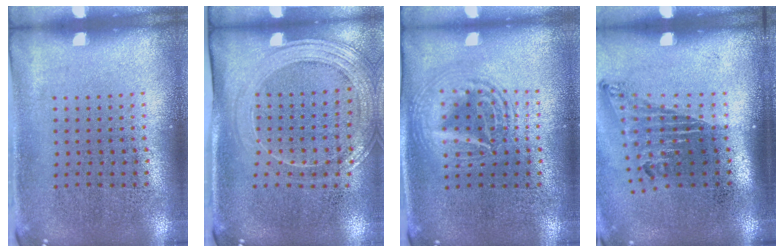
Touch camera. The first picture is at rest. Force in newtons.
{"total": 1.9, "press": 1.7, "slide": 0.8}
{"total": 2.6, "press": 2.5, "slide": 0.3}
{"total": 1.7, "press": 1.1, "slide": 1.3}